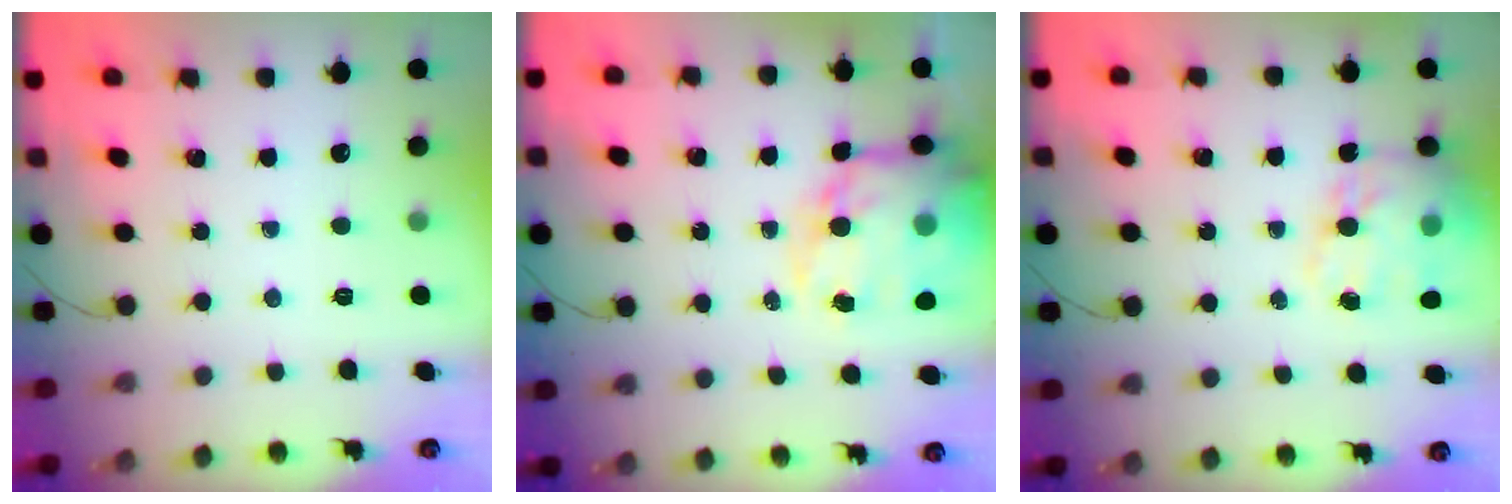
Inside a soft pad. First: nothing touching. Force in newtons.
{"total": 20.6, "press": 20.0, "slide": 5.0}
{"total": 16.7, "press": 16.2, "slide": 4.0}